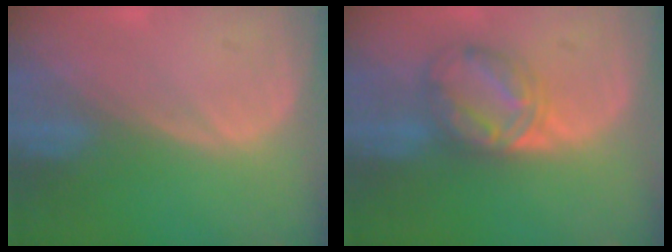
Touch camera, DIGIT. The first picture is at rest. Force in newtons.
{"total": 6.3, "press": 6.3, "slide": 0.3}